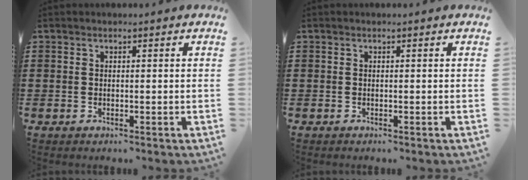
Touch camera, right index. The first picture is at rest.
{"total": 0.0}